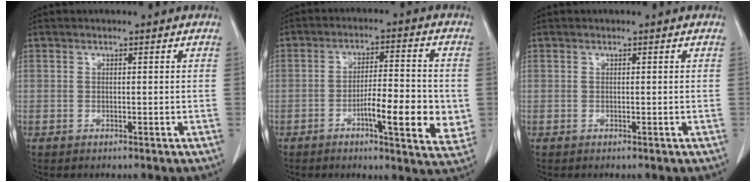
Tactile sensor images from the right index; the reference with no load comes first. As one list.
[{"total": 11.0, "force": [-2.6, 2.1, 10.5], "torque": [-0.150, -0.002, -0.037]}, {"total": 0.0}]